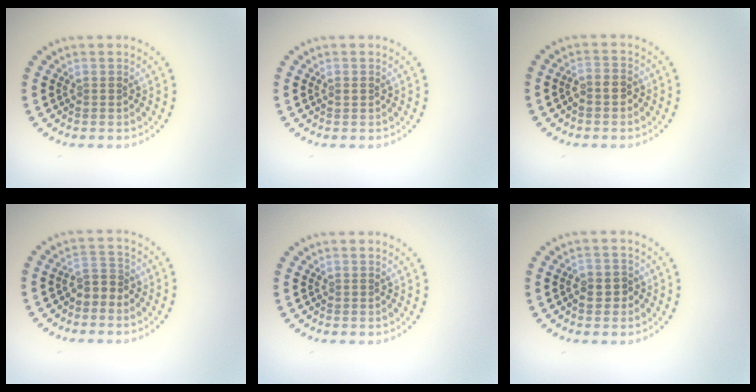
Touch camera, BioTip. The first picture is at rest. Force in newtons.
{"total": 0.6, "press": 0.6, "slide": 0.1}
{"total": 1.5, "press": 1.3, "slide": 0.8}
{"total": 1.8, "press": 1.5, "slide": 1.0}
{"total": 0.0}
{"total": 2.2, "press": 2.1, "slide": 0.7}